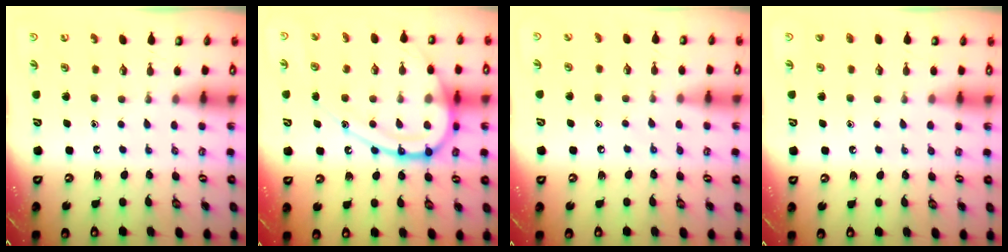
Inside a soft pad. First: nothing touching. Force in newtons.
{"total": 19.4, "press": 19.3, "slide": 2.0}
{"total": 5.2, "press": 5.1, "slide": 0.6}
{"total": 1.1, "press": 1.1, "slide": 0.3}